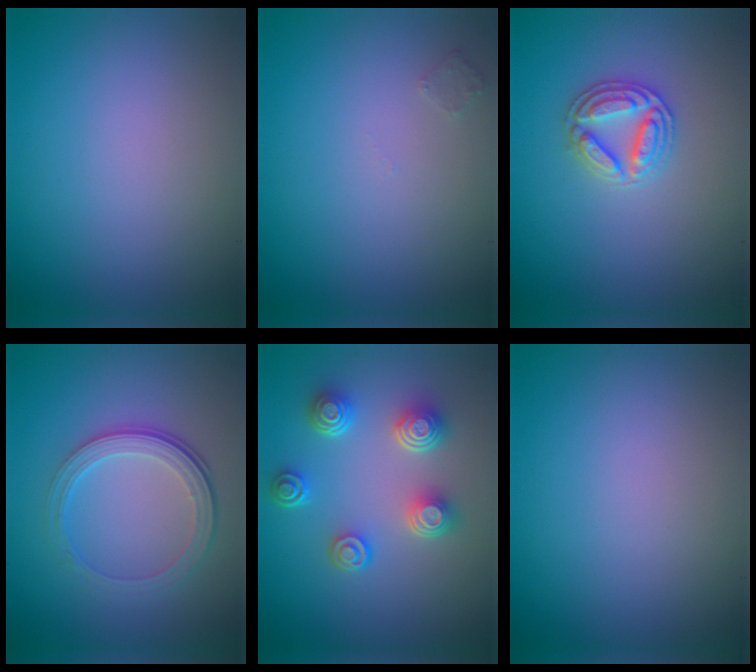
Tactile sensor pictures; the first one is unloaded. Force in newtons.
{"total": 0.7, "press": 0.7, "slide": 0.0}
{"total": 2.9, "press": 2.9, "slide": 0.2}
{"total": 4.3, "press": 3.0, "slide": 3.1}
{"total": 4.9, "press": 3.7, "slide": 3.3}
{"total": 0.0}